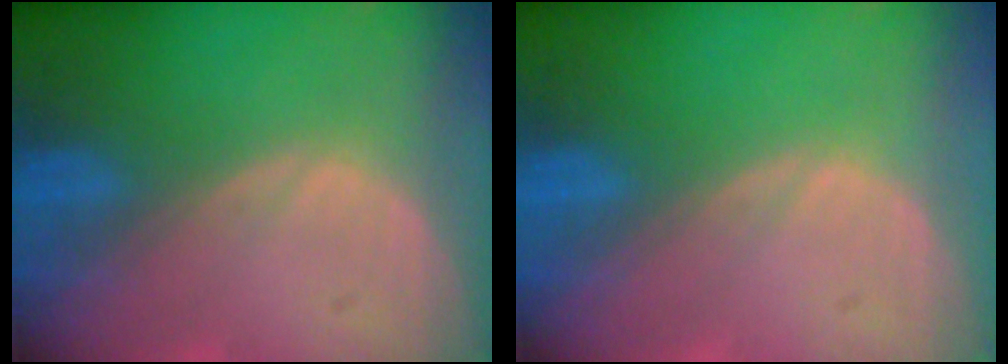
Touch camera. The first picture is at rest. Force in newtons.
{"total": 0.0}